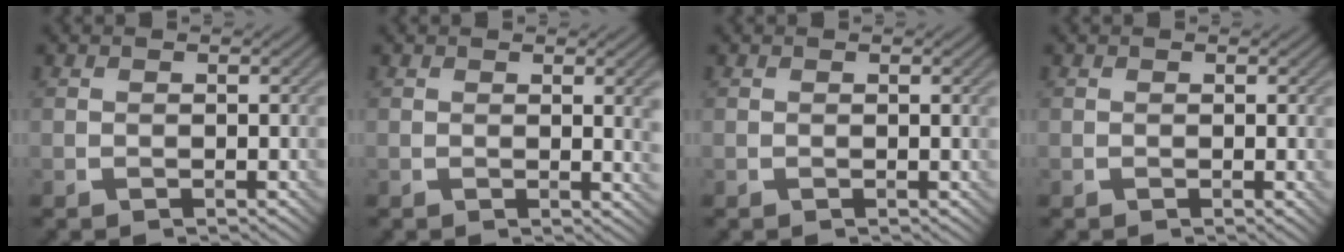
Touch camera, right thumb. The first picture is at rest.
{"total": 2.7, "force": [0.6, 0.5, 2.6], "torque": [-0.038, 0.001, 0.010]}
{"total": 0.7, "force": [0.2, 0.1, 0.7], "torque": [-0.009, -0.001, 0.001]}
{"total": 0.7, "force": [0.0, 0.1, 0.7], "torque": [-0.010, -0.003, -0.001]}